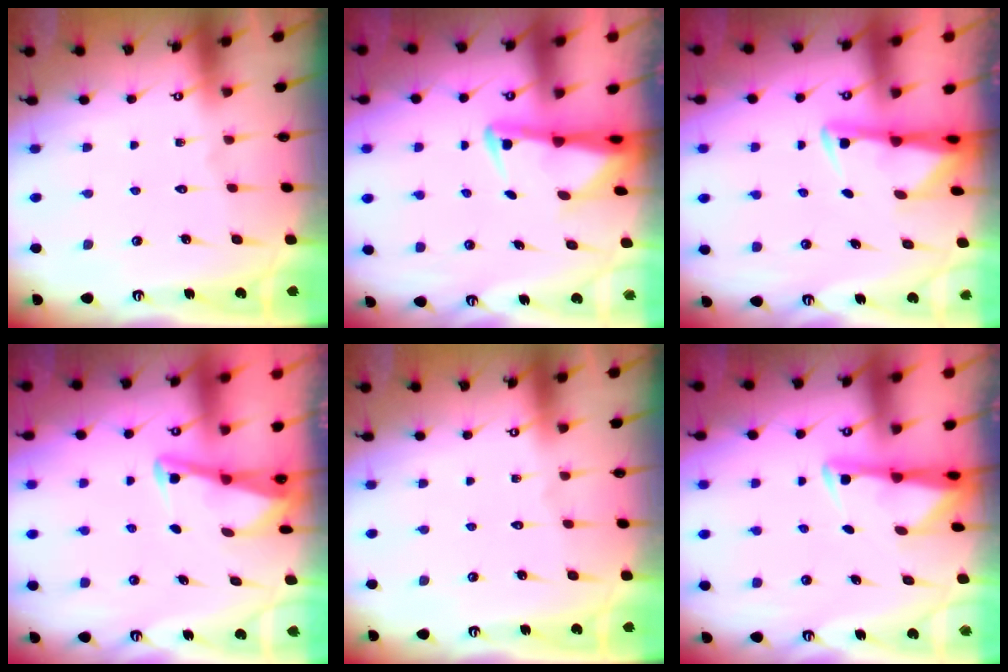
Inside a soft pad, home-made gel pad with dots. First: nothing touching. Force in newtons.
{"total": 2.6, "press": 2.5, "slide": 0.7}
{"total": 2.9, "press": 2.8, "slide": 0.6}
{"total": 3.4, "press": 3.4, "slide": 0.3}
{"total": 0.0}
{"total": 3.1, "press": 3.0, "slide": 0.5}